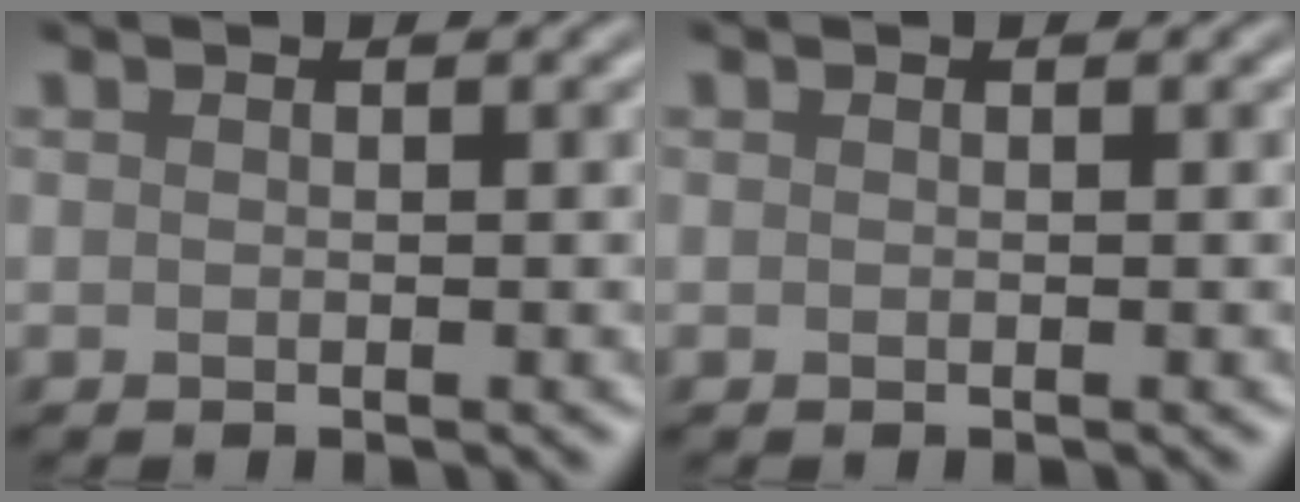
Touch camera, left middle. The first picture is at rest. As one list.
[{"total": 0.0}]